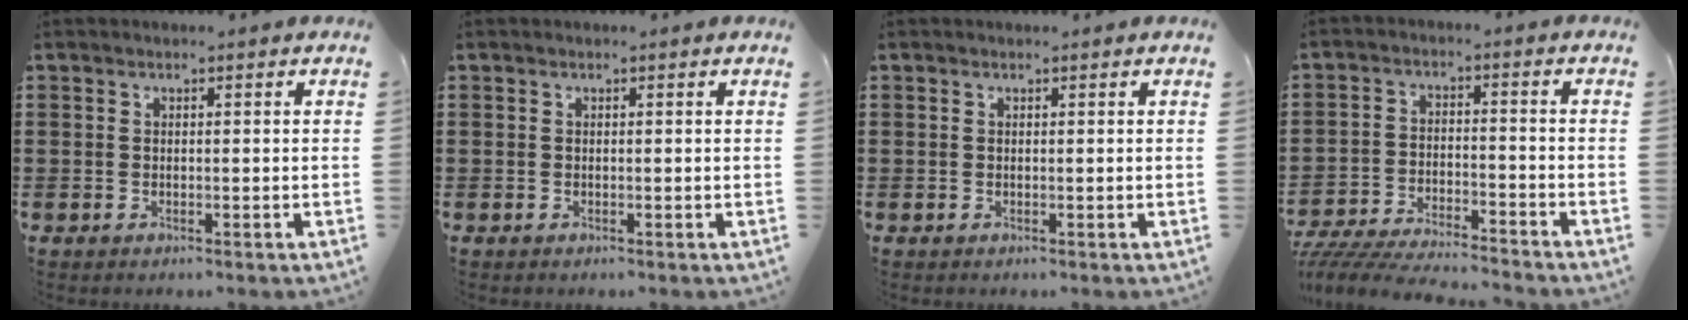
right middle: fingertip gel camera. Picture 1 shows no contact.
{"total": 0.0}
{"total": 0.0}
{"total": 5.9, "force": [-5.8, 0.4, 1.2], "torque": [-0.029, 0.002, -0.116]}